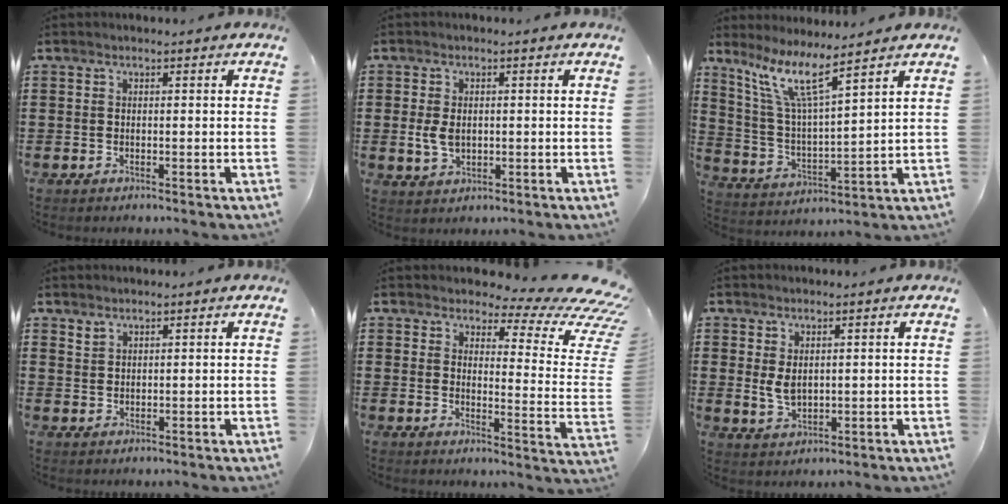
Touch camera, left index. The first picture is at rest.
{"total": 3.4, "force": [-0.1, 2.2, 2.6], "torque": [-0.060, 0.004, -0.004]}
{"total": 8.9, "force": [6.5, 0.8, 6.1], "torque": [-0.139, -0.031, 0.114]}
{"total": 1.4, "force": [1.3, 0.6, 0.1], "torque": [-0.005, 0.001, 0.026]}
{"total": 7.4, "force": [5.5, 1.9, 4.5], "torque": [-0.076, -0.046, 0.091]}
{"total": 3.4, "force": [1.0, 2.0, 2.5], "torque": [-0.061, 0.002, 0.016]}